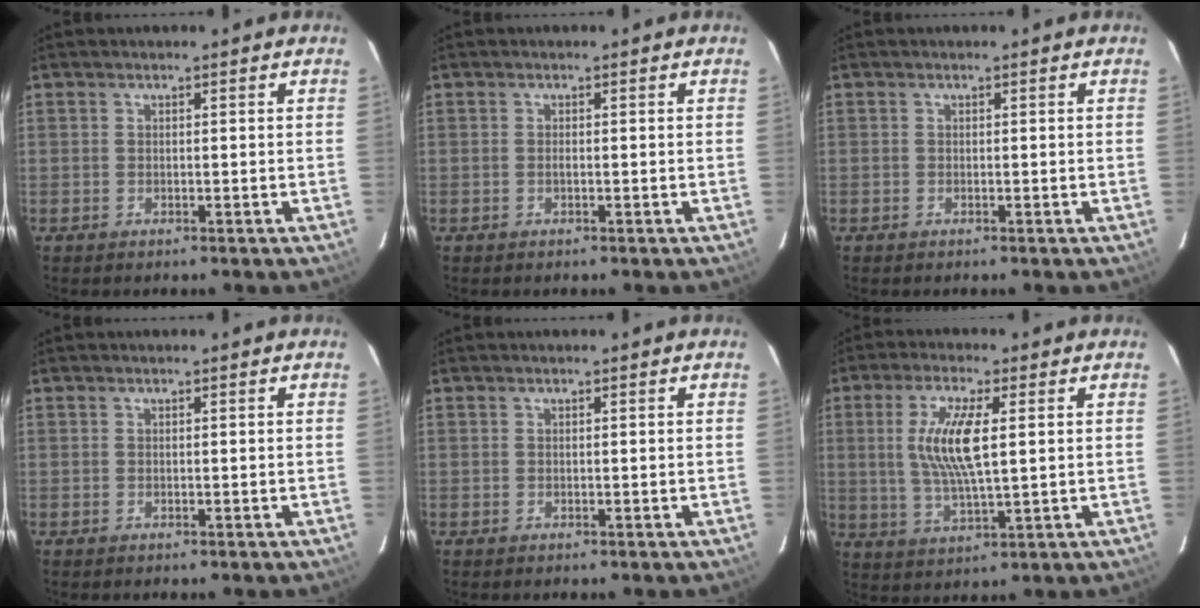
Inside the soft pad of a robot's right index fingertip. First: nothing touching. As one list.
[{"total": 0.5, "force": [-0.2, 0.1, 0.5], "torque": [-0.009, -0.001, -0.003]}, {"total": 0.0}, {"total": 0.0}, {"total": 0.0}, {"total": 10.0, "force": [1.7, 2.5, 9.6], "torque": [-0.189, 0.000, 0.036]}]